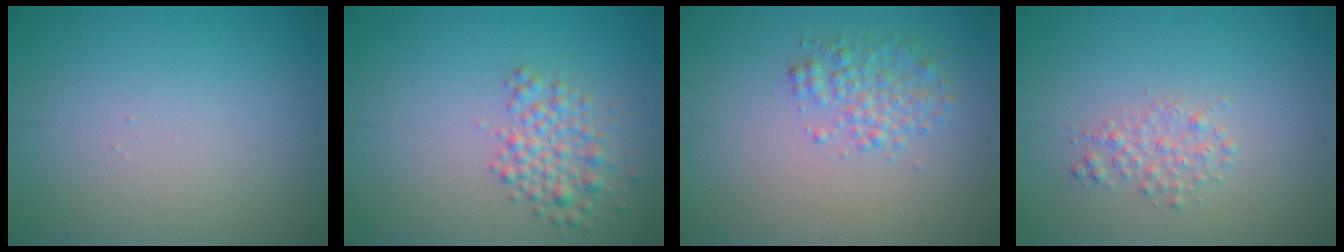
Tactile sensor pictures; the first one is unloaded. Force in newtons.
{"total": 2.9, "press": 2.9, "slide": 0.1}
{"total": 2.4, "press": 2.4, "slide": 0.1}
{"total": 1.6, "press": 1.6, "slide": 0.1}